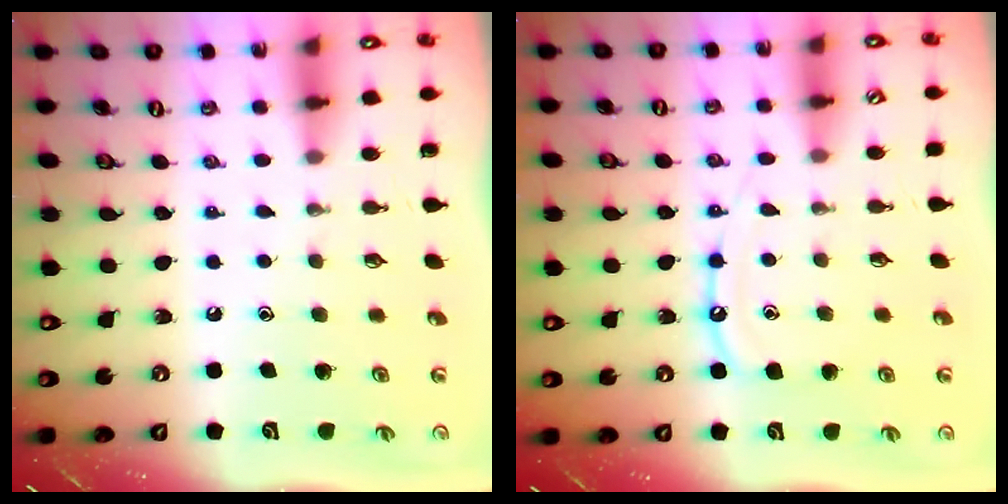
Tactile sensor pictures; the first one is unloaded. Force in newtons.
{"total": 9.2, "press": 9.2, "slide": 0.8}